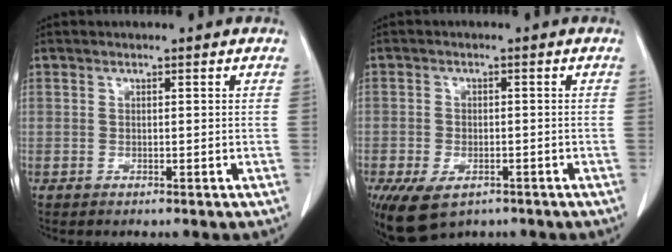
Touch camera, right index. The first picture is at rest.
{"total": 9.7, "force": [-5.6, 5.7, 5.5], "torque": [-0.115, -0.004, -0.082]}